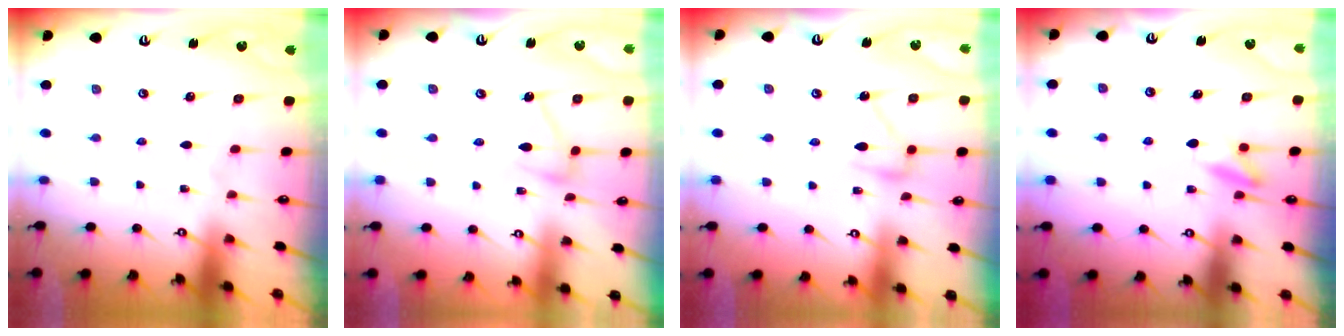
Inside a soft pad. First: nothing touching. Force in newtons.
{"total": 10.1, "press": 10.1, "slide": 0.3}
{"total": 12.0, "press": 11.9, "slide": 0.6}
{"total": 5.8, "press": 5.7, "slide": 1.3}